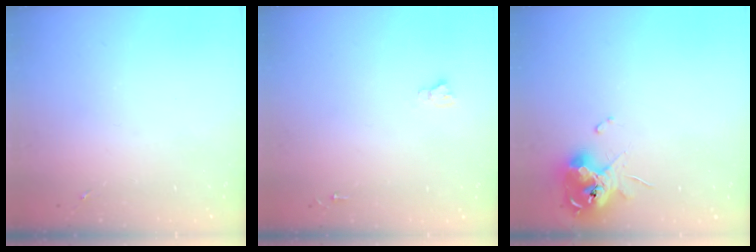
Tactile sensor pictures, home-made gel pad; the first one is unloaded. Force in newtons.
{"total": 2.7, "press": 2.7, "slide": 0.0}
{"total": 12.4, "press": 12.2, "slide": 1.6}